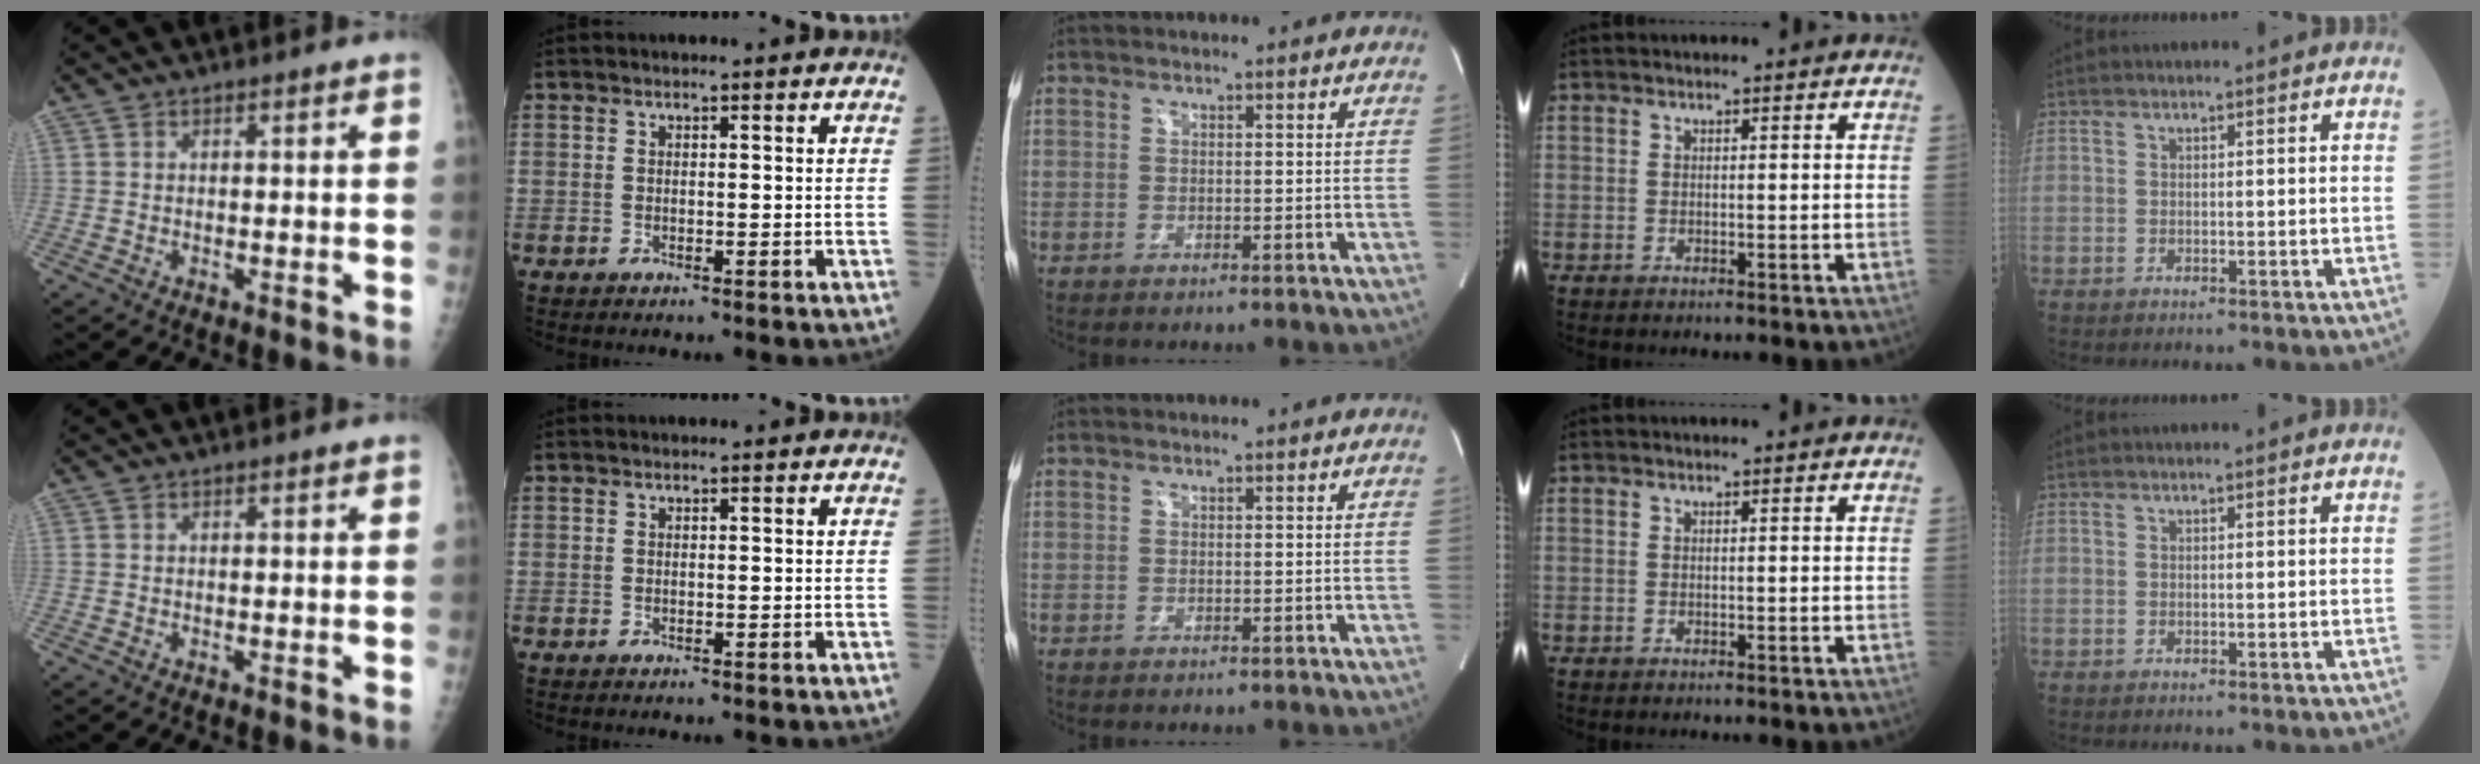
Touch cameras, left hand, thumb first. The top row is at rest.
{}